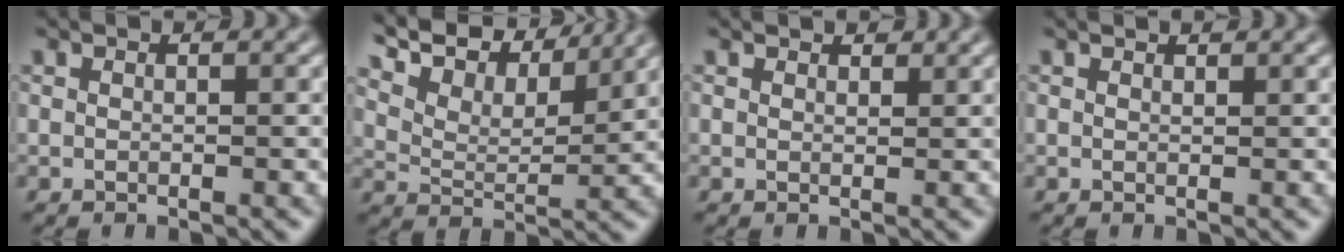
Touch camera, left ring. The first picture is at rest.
{"total": 9.5, "force": [7.9, 2.5, 4.7], "torque": [-0.118, 0.026, 0.111]}
{"total": 2.0, "force": [1.8, 0.7, 0.7], "torque": [-0.010, 0.014, 0.009]}
{"total": 1.0, "force": [0.9, 0.3, 0.4], "torque": [-0.002, 0.008, 0.002]}